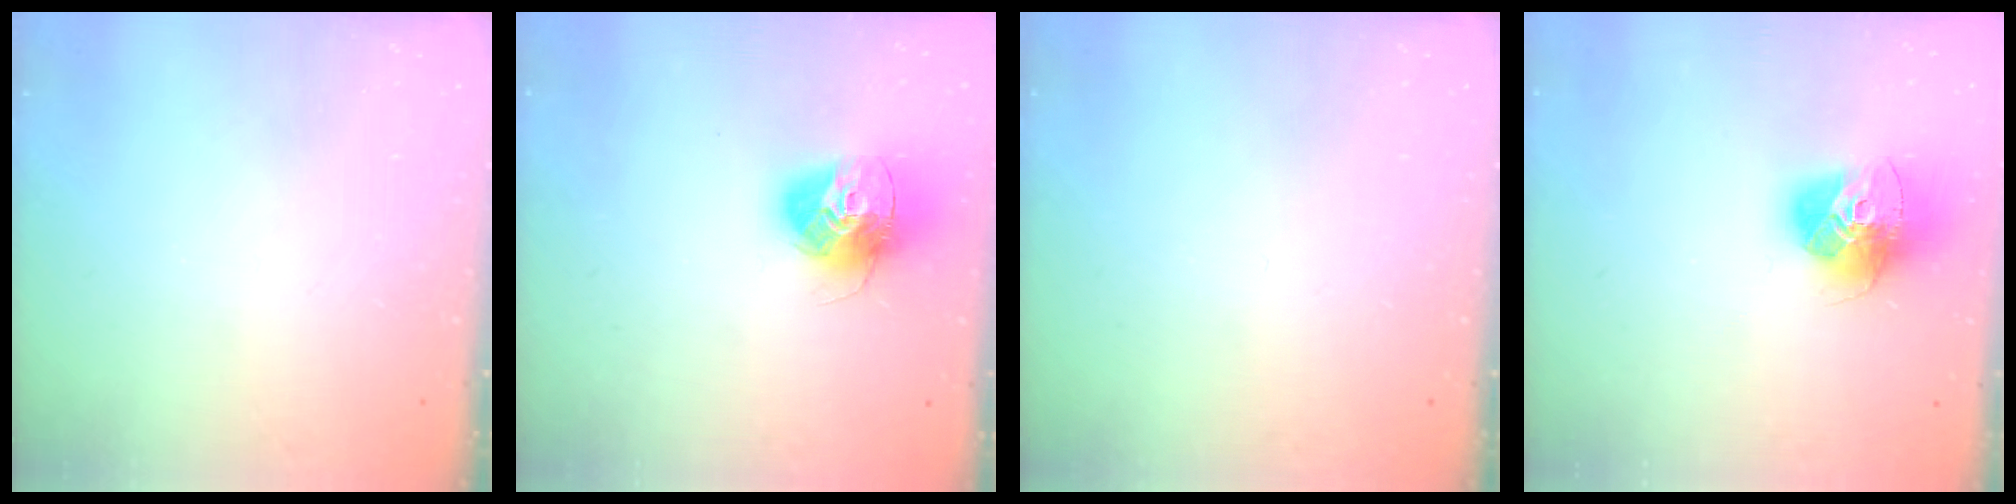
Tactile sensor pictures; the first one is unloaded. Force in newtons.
{"total": 14.5, "press": 14.4, "slide": 1.4}
{"total": 0.0}
{"total": 15.8, "press": 15.7, "slide": 1.6}